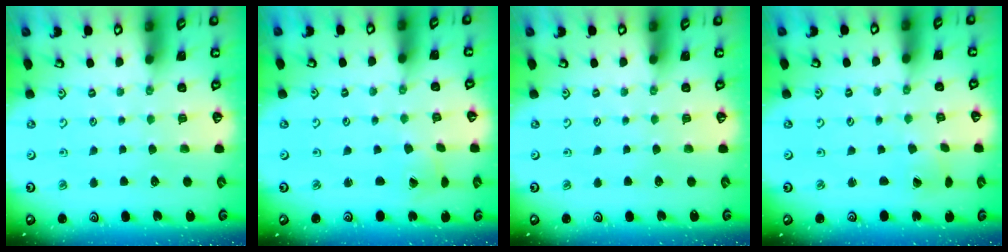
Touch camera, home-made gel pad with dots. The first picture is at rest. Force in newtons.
{"total": 1.2, "press": 1.2, "slide": 0.1}
{"total": 0.0}
{"total": 0.9, "press": 0.8, "slide": 0.4}